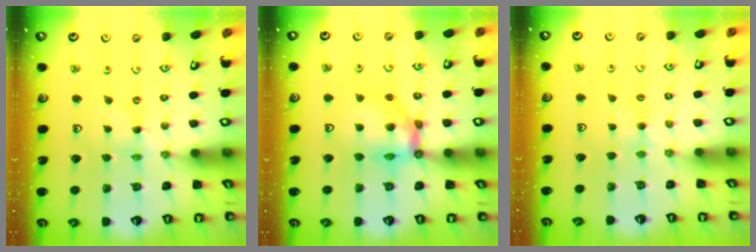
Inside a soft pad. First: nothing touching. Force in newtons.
{"total": 11.7, "press": 11.6, "slide": 1.7}
{"total": 2.8, "press": 2.7, "slide": 0.5}